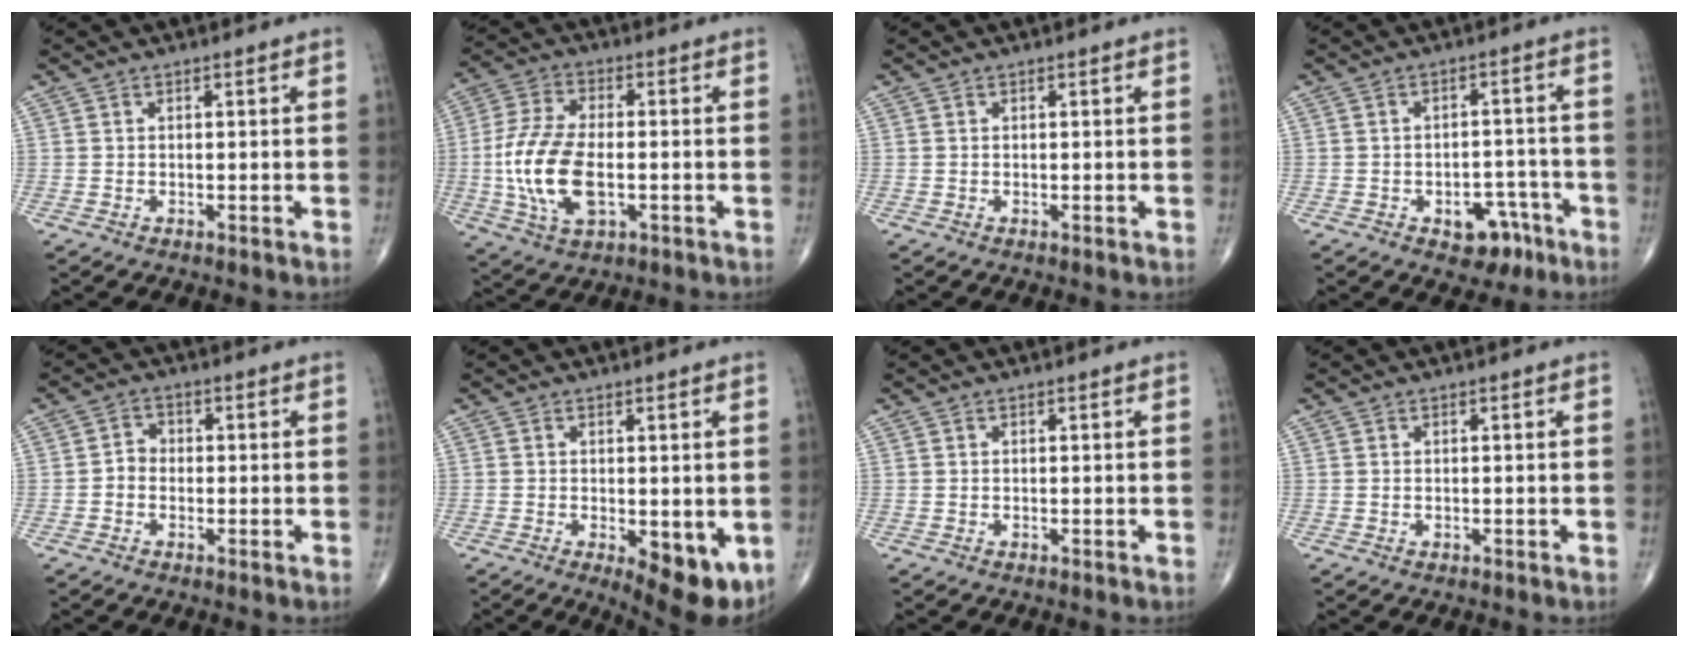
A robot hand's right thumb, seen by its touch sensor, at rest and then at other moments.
{"total": 14.1, "force": [-2.1, 7.1, 12.0], "torque": [-0.255, 0.005, -0.038]}
{"total": 0.0}
{"total": 7.2, "force": [-3.9, 4.5, 4.1], "torque": [-0.022, 0.034, -0.048]}
{"total": 2.8, "force": [-0.7, 2.3, 1.3], "torque": [-0.010, 0.012, -0.021]}
{"total": 10.0, "force": [-2.8, 4.0, 8.7], "torque": [-0.105, -0.021, -0.028]}
{"total": 0.0}
{"total": 0.0}